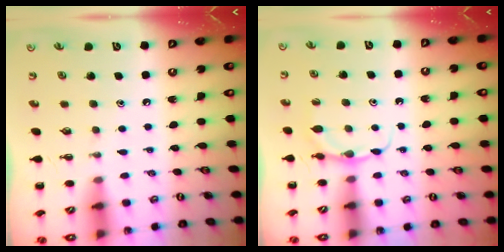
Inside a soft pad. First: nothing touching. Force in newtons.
{"total": 4.6, "press": 4.5, "slide": 1.1}